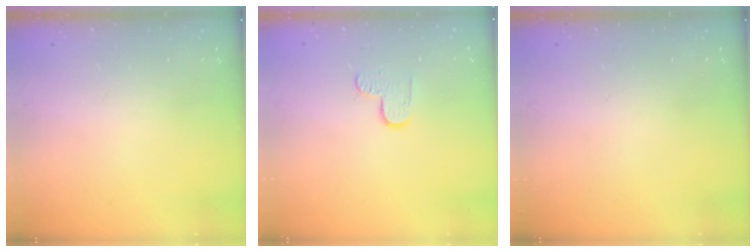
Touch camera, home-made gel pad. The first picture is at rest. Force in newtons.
{"total": 4.7, "press": 4.7, "slide": 0.4}
{"total": 0.0}